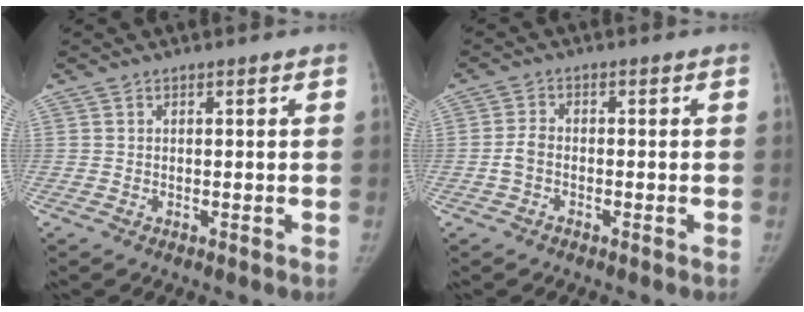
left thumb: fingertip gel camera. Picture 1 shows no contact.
{"total": 2.6, "force": [-1.2, 1.7, 1.5], "torque": [-0.034, 0.013, -0.028]}